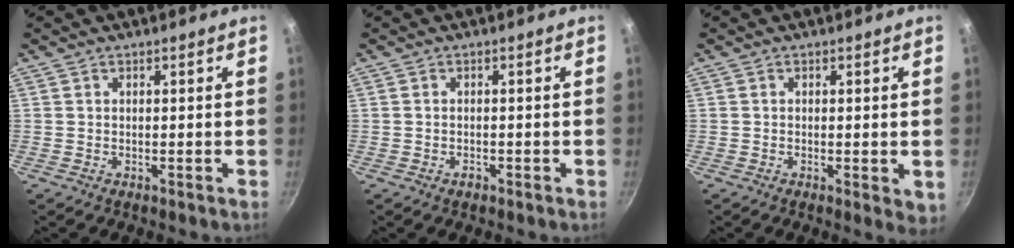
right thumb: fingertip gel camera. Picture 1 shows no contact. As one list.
[{"total": 1.2, "force": [-0.7, 0.7, 0.7], "torque": [-0.012, 0.006, -0.012]}, {"total": 3.4, "force": [-0.5, 1.2, 3.1], "torque": [-0.041, -0.010, -0.007]}]